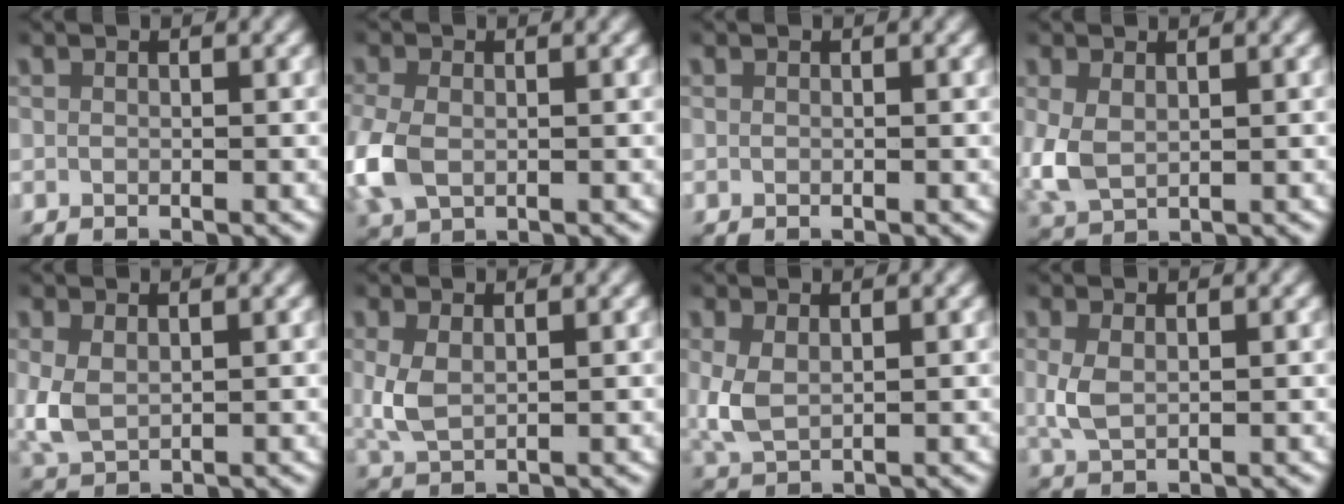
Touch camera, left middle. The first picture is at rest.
{"total": 3.6, "force": [-0.2, 2.7, 2.4], "torque": [-0.082, -0.009, 0.004]}
{"total": 0.0}
{"total": 3.5, "force": [0.4, 2.6, 2.3], "torque": [-0.076, -0.012, 0.018]}
{"total": 3.1, "force": [0.5, 2.3, 2.0], "torque": [-0.066, -0.010, 0.020]}
{"total": 2.8, "force": [0.5, 1.8, 2.1], "torque": [-0.061, -0.006, 0.017]}
{"total": 2.9, "force": [0.6, 1.9, 2.1], "torque": [-0.066, -0.008, 0.019]}
{"total": 2.3, "force": [0.4, 1.4, 1.8], "torque": [-0.051, -0.004, 0.012]}